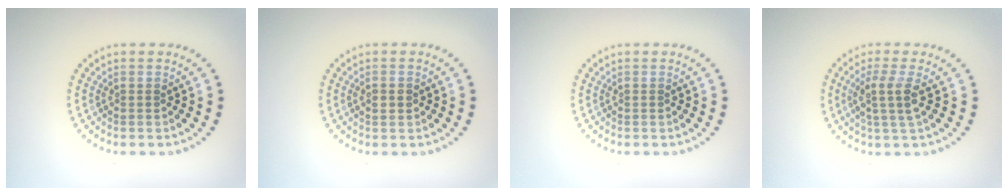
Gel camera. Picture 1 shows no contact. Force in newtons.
{"total": 1.5, "press": 1.5, "slide": 0.1}
{"total": 0.0}
{"total": 2.7, "press": 2.2, "slide": 1.6}